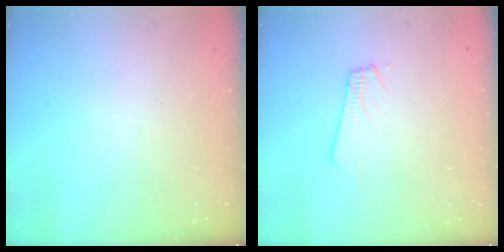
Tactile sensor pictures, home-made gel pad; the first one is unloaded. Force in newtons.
{"total": 2.0, "press": 2.0, "slide": 0.1}